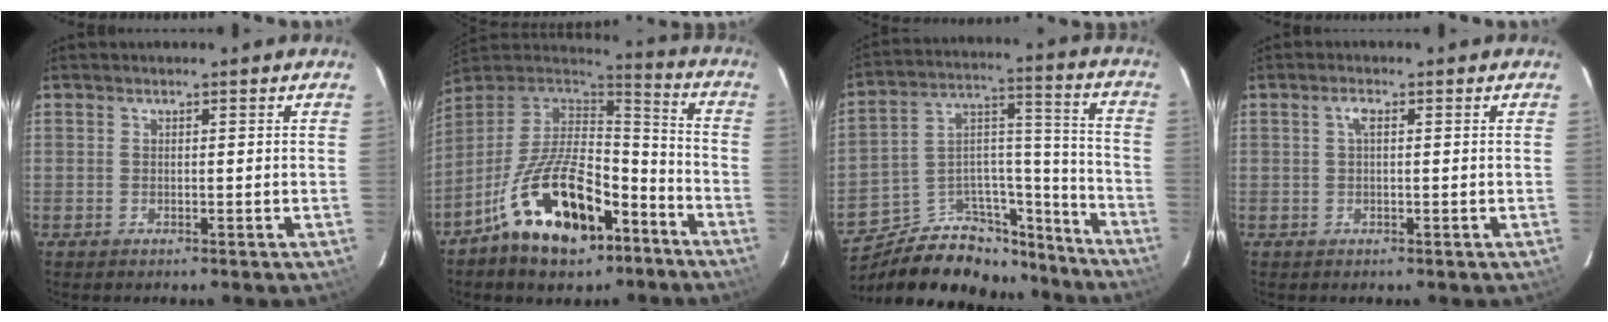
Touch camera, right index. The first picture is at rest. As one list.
[{"total": 19.9, "force": [-10.6, 9.8, 13.8], "torque": [-0.264, 0.002, -0.169]}, {"total": 21.8, "force": [-16.8, 11.0, 8.5], "torque": [-0.157, 0.080, -0.237]}, {"total": 1.6, "force": [0.3, 0.5, 1.5], "torque": [-0.031, 0.006, 0.004]}]